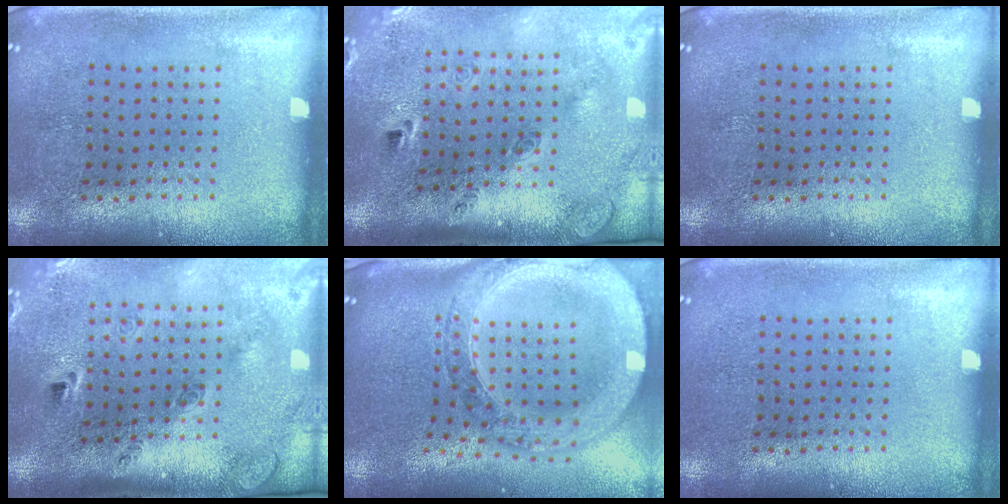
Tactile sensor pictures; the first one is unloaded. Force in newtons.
{"total": 2.9, "press": 2.0, "slide": 2.1}
{"total": 0.0}
{"total": 2.9, "press": 2.0, "slide": 2.1}
{"total": 3.9, "press": 3.0, "slide": 2.5}
{"total": 0.0}